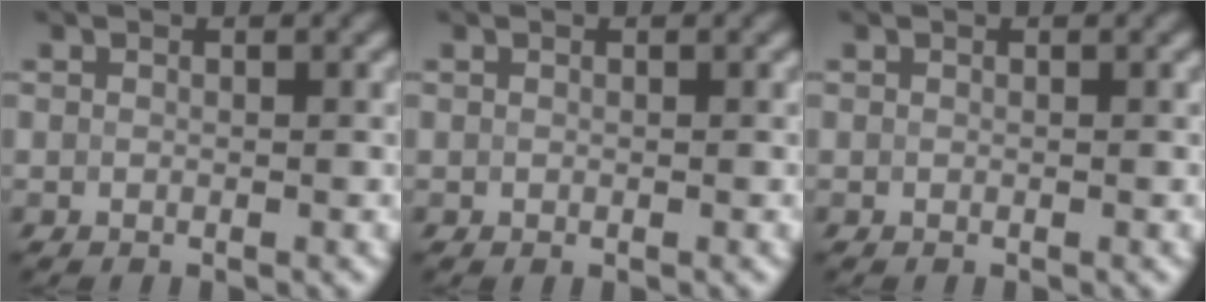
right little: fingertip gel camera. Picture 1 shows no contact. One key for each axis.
{"total": 0.0}
{"total": 0.0}